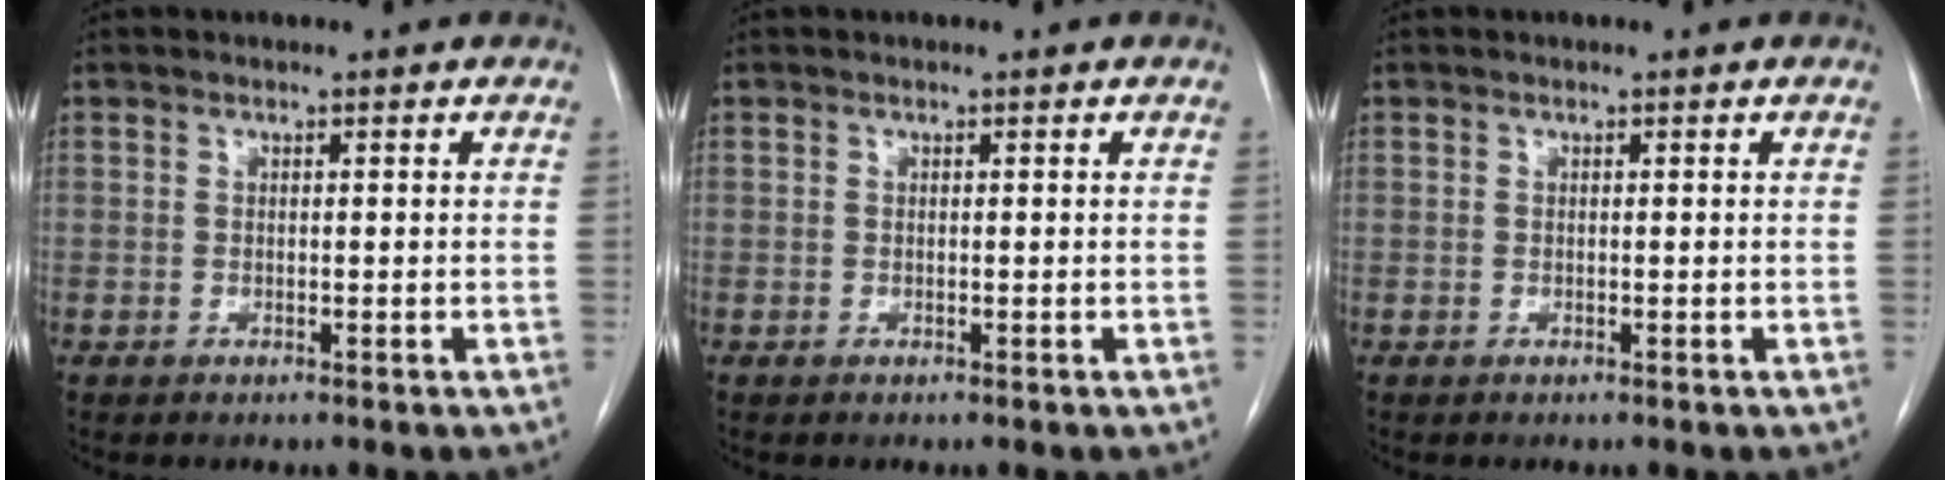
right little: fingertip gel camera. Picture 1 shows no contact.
{"total": 0.0}
{"total": 0.0}